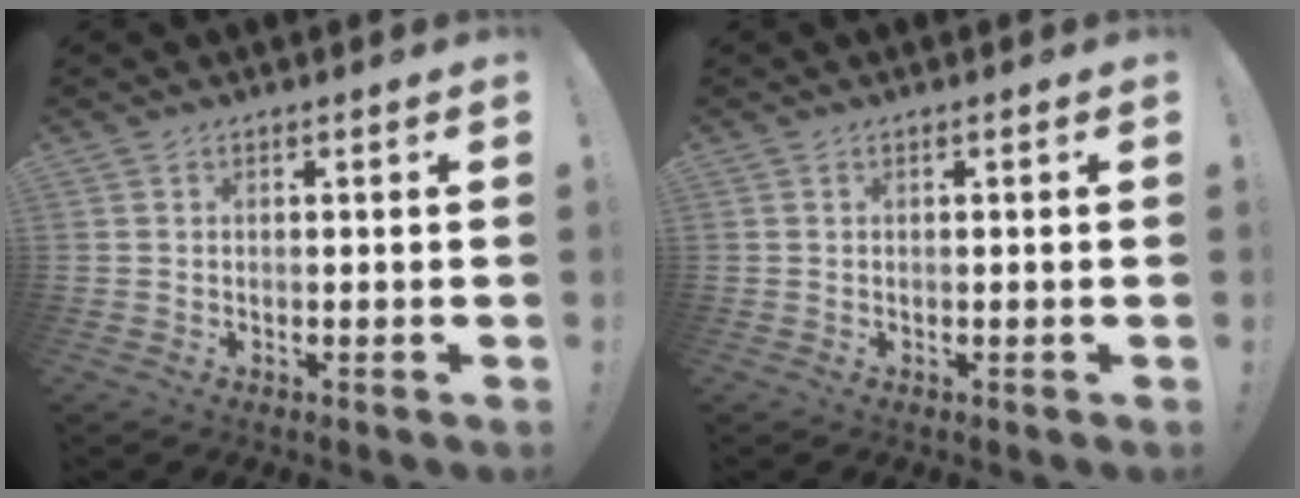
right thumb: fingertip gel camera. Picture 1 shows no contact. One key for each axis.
{"total": 0.7, "fx": 0.0, "fy": -0.5, "fz": 0.5, "tx": -0.002, "ty": -0.006, "tz": -0.003}